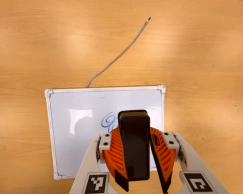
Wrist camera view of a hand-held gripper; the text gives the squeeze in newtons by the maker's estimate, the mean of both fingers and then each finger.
{"total": 10.3, "left": 9.6, "right": 10.9}